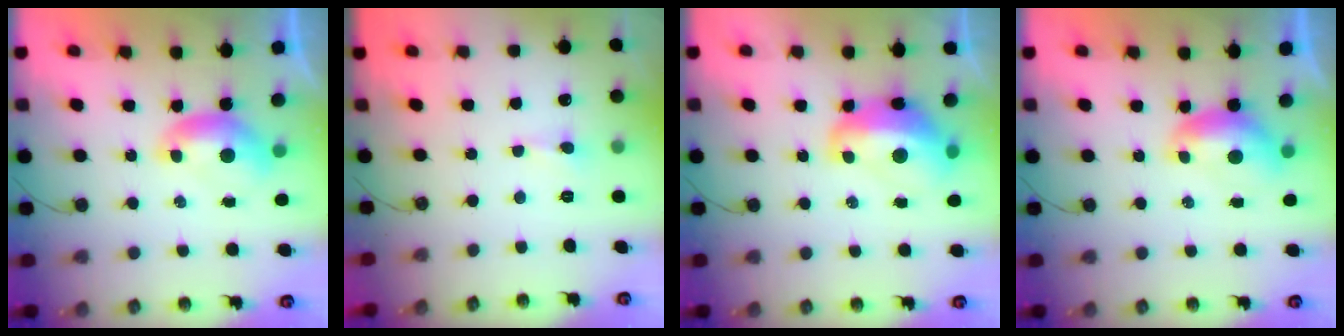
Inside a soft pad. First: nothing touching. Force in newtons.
{"total": 1.4, "press": 1.2, "slide": 0.6}
{"total": 8.5, "press": 8.4, "slide": 1.2}
{"total": 0.8, "press": 0.6, "slide": 0.4}